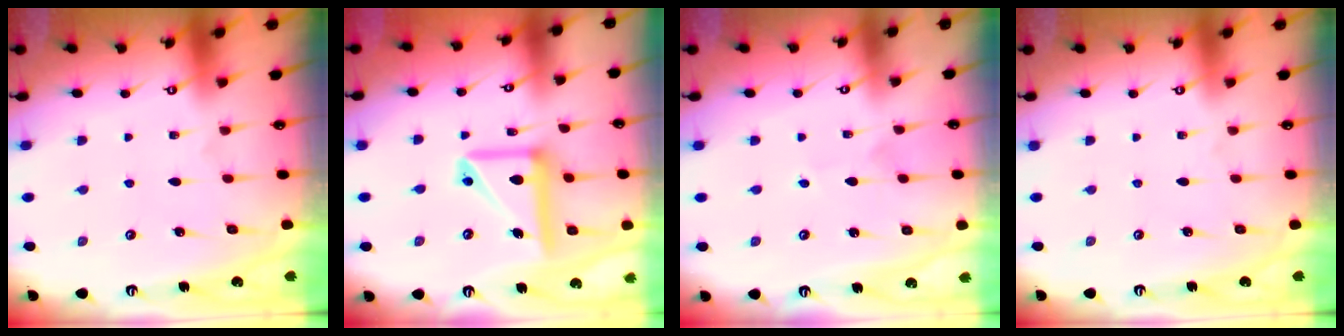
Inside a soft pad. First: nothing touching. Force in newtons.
{"total": 13.7, "press": 13.6, "slide": 2.2}
{"total": 1.1, "press": 1.1, "slide": 0.1}
{"total": 0.0}